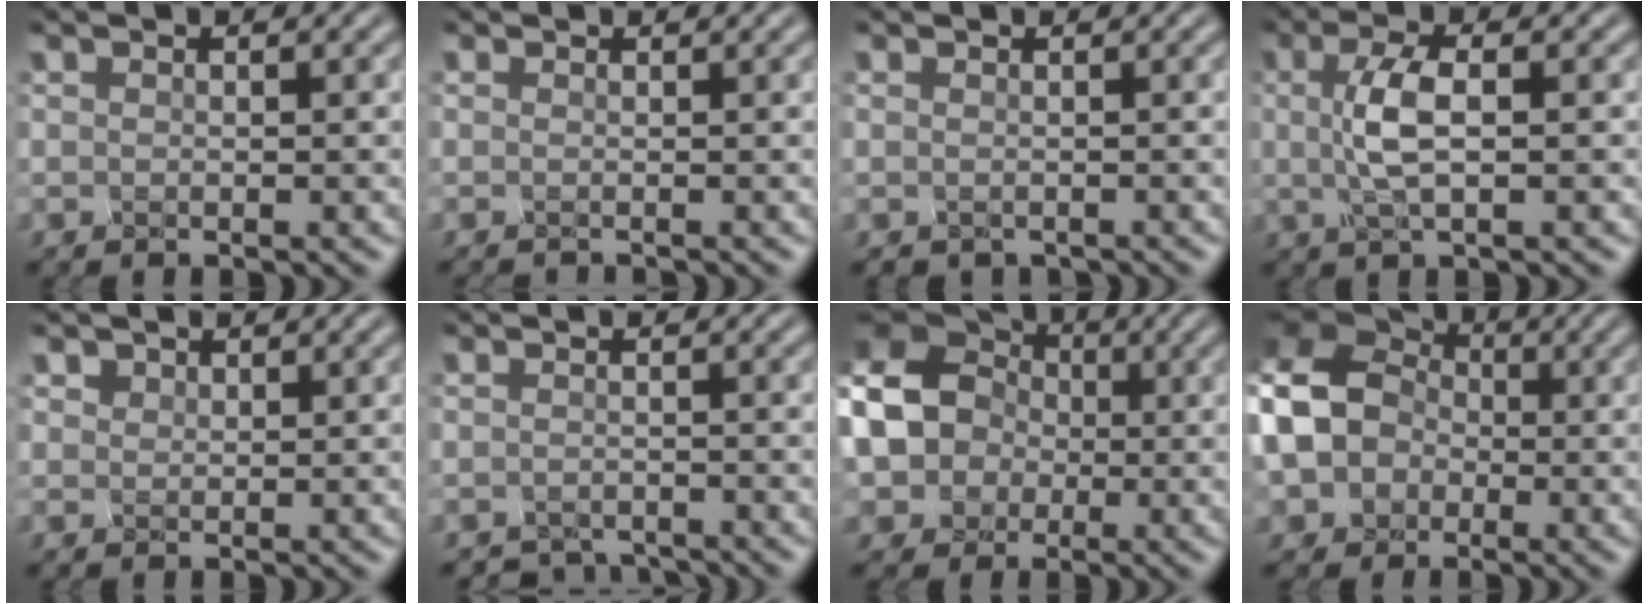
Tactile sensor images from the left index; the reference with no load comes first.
{"total": 0.0}
{"total": 1.4, "force": [-1.1, -0.1, -0.9], "torque": [0.010, -0.010, -0.008]}
{"total": 2.1, "force": [0.4, 0.1, 2.0], "torque": [-0.064, 0.006, 0.020]}
{"total": 1.6, "force": [0.8, -0.3, -1.4], "torque": [0.006, 0.003, 0.024]}
{"total": 3.4, "force": [-3.1, -0.6, -1.2], "torque": [0.007, -0.011, -0.041]}
{"total": 10.9, "force": [0.1, 10.3, 3.5], "torque": [-0.125, 0.019, -0.031]}
{"total": 8.7, "force": [-0.6, 7.9, 3.7], "torque": [-0.110, 0.018, -0.040]}